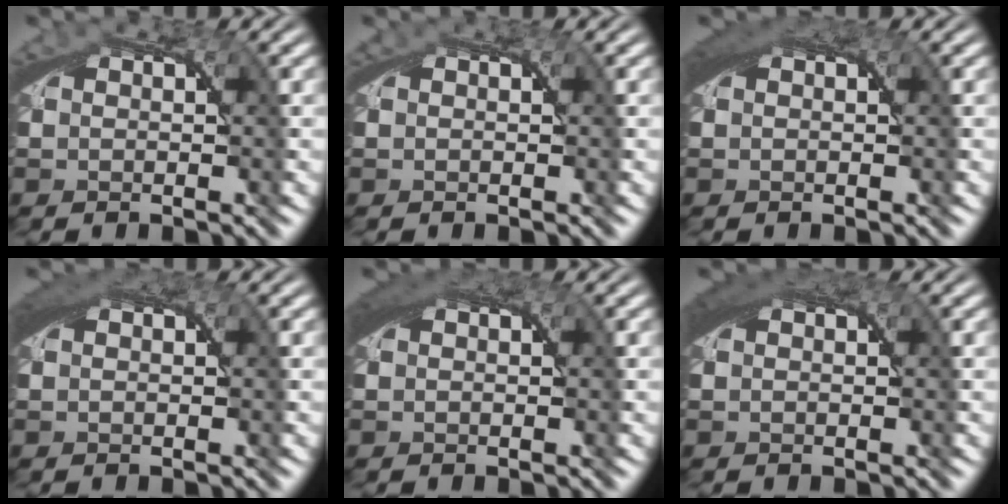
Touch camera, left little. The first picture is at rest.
{"total": 0.0}
{"total": 1.9, "force": [0.8, 0.9, 1.5], "torque": [-0.029, -0.001, 0.012]}
{"total": 1.9, "force": [0.7, 1.0, 1.5], "torque": [-0.028, -0.001, 0.012]}
{"total": 2.1, "force": [0.8, 1.0, 1.6], "torque": [-0.032, -0.001, 0.014]}
{"total": 2.3, "force": [0.9, 1.1, 1.8], "torque": [-0.036, -0.001, 0.016]}